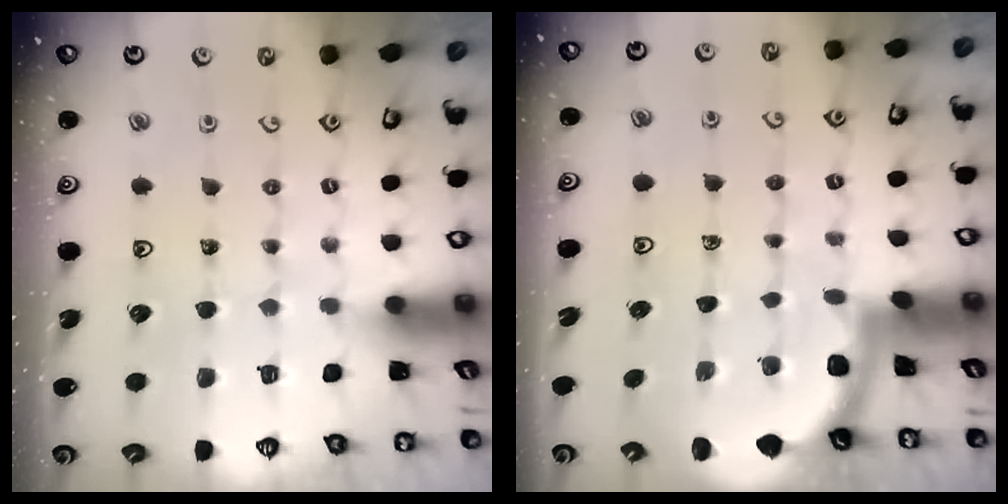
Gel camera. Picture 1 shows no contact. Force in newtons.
{"total": 1.7, "press": 1.7, "slide": 0.1}